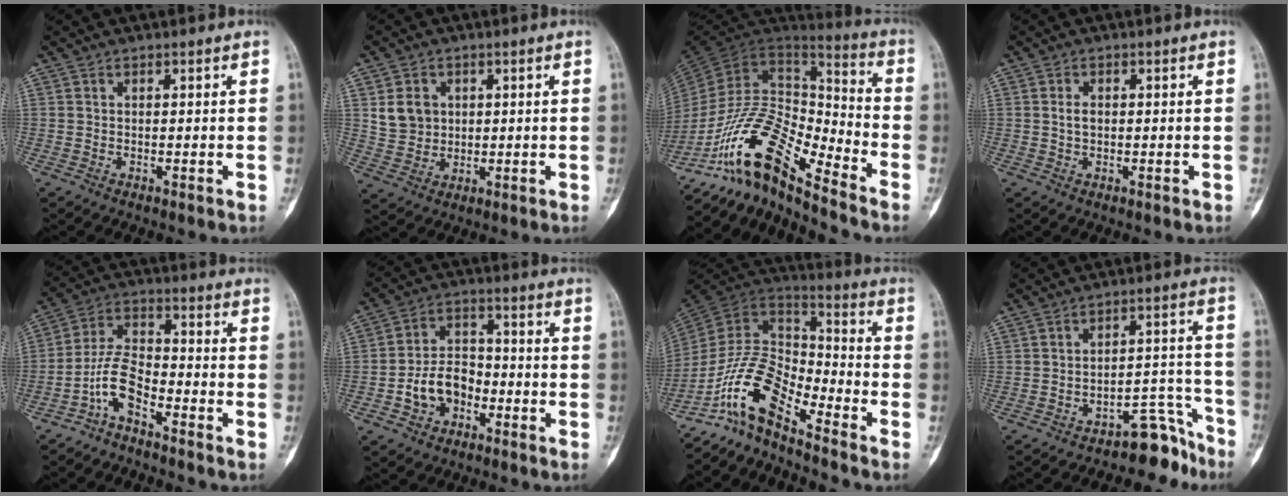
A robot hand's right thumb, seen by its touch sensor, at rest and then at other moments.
{"total": 6.4, "force": [1.7, 5.5, 2.9], "torque": [-0.032, -0.007, 0.041]}
{"total": 18.2, "force": [-13.0, 5.7, 11.4], "torque": [-0.192, 0.100, -0.242]}
{"total": 1.7, "force": [0.1, 1.1, 1.3], "torque": [-0.021, 0.004, -0.002]}
{"total": 7.6, "force": [-4.7, 3.1, 5.1], "torque": [-0.103, 0.056, -0.103]}
{"total": 9.4, "force": [-3.4, 6.9, 5.5], "torque": [-0.074, 0.041, -0.064]}
{"total": 12.6, "force": [-9.4, 4.6, 7.1], "torque": [-0.122, 0.098, -0.188]}
{"total": 8.3, "force": [-7.3, 3.1, 2.4], "torque": [0.010, 0.117, -0.111]}